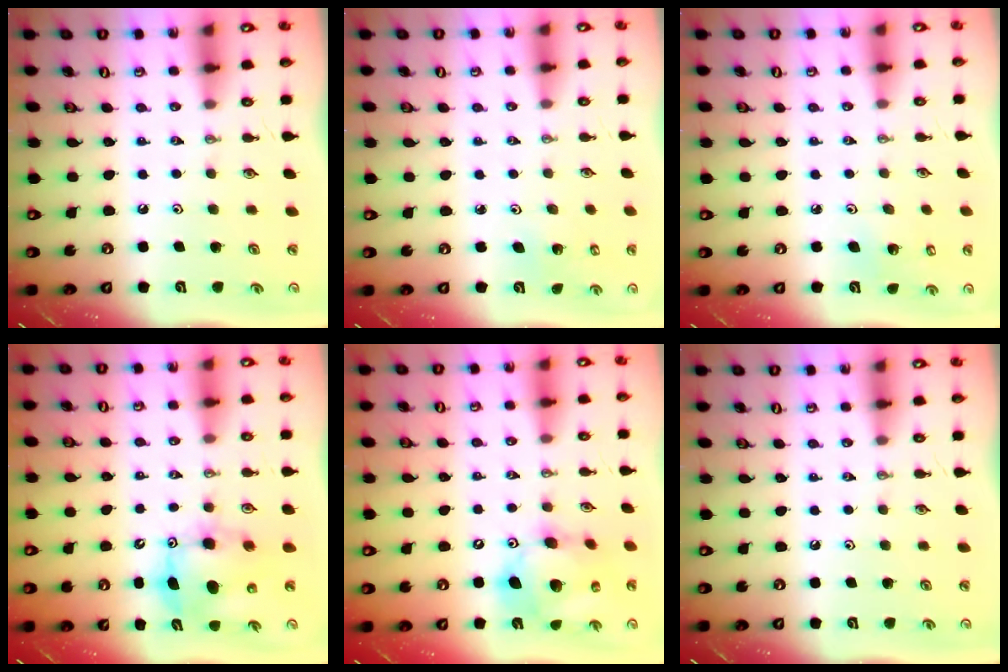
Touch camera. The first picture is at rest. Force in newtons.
{"total": 2.3, "press": 2.3, "slide": 0.3}
{"total": 4.0, "press": 3.9, "slide": 1.1}
{"total": 8.5, "press": 8.2, "slide": 2.1}
{"total": 14.4, "press": 14.2, "slide": 2.3}
{"total": 0.0}